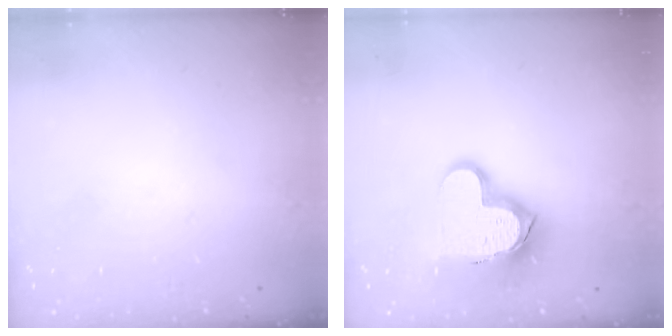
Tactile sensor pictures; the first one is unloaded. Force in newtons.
{"total": 15.5, "press": 15.5, "slide": 1.3}